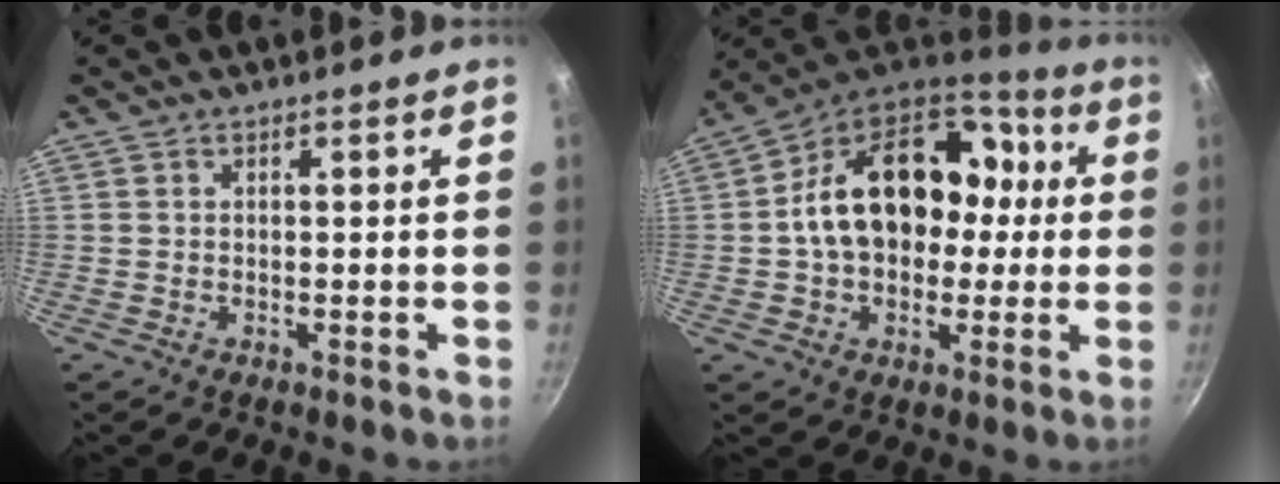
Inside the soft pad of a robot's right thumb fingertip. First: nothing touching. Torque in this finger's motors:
{"motor_torque": [2.45, 2.56, 1.12, -0.76, 0.18]}